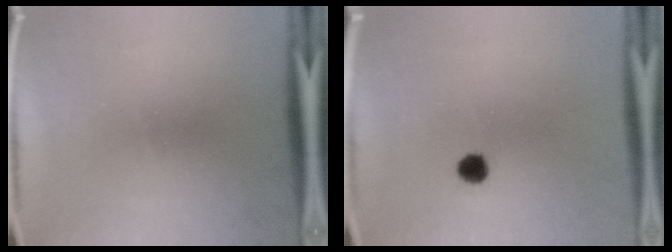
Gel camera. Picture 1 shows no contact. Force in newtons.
{"total": 3.0}